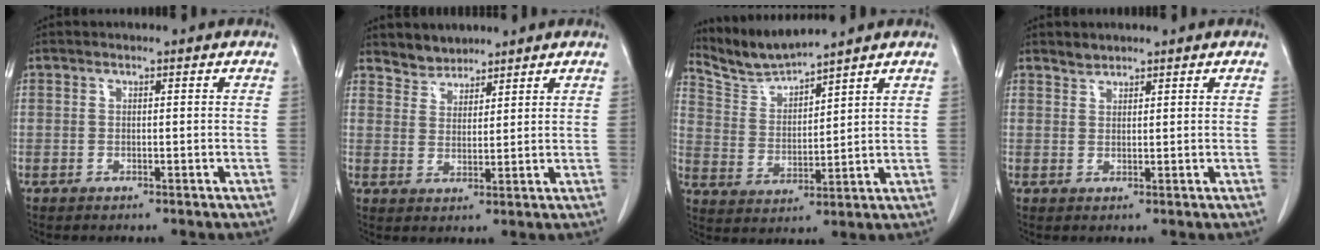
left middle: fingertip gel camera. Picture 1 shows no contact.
{"total": 3.5, "force": [3.2, 1.4, -0.3], "torque": [0.008, 0.008, 0.058]}
{"total": 6.3, "force": [6.3, -1.0, 0.2], "torque": [-0.020, -0.004, 0.140]}
{"total": 1.3, "force": [1.3, 0.4, 0.0], "torque": [0.001, 0.001, 0.023]}